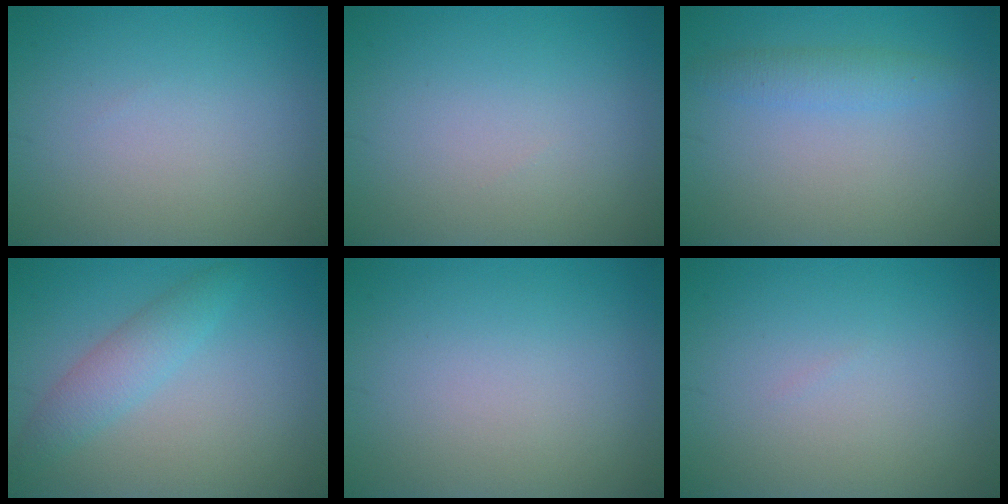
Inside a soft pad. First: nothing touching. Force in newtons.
{"total": 0.0}
{"total": 2.0, "press": 2.0, "slide": 0.1}
{"total": 2.8, "press": 2.8, "slide": 0.1}
{"total": 0.0}
{"total": 0.0}